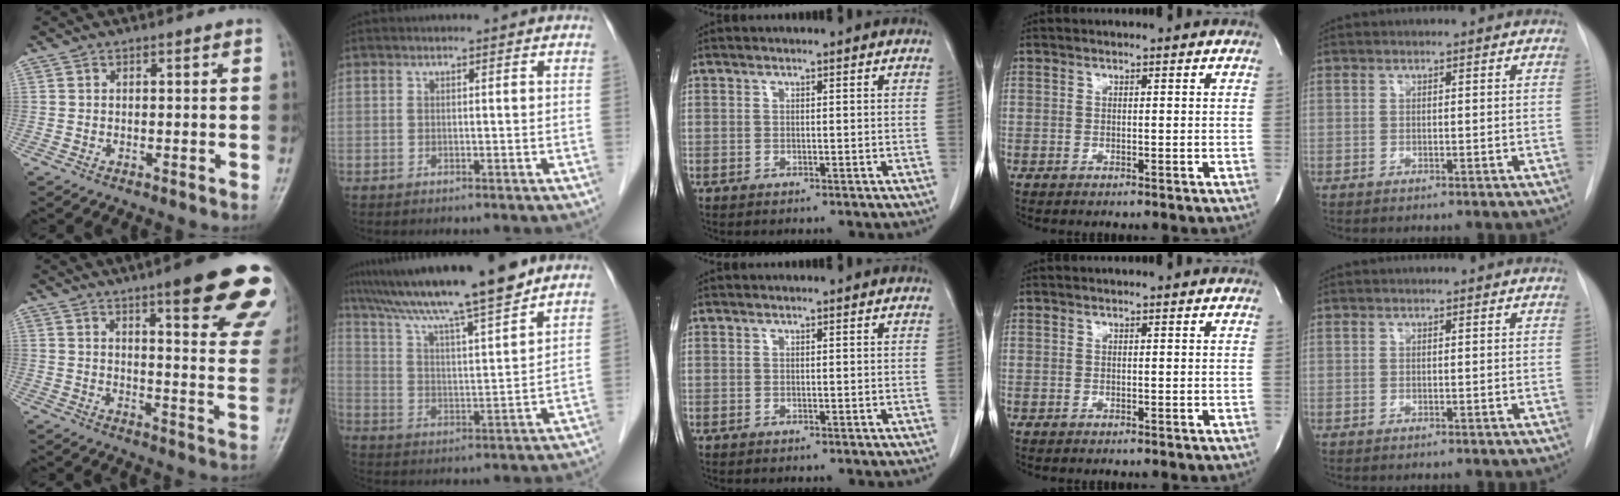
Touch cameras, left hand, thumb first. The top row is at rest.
{"thumb": {"total": 22.4, "force": [13.8, 4.1, 17.1], "torque": [-0.191, -0.051, 0.169]}, "index": {"total": 16.3, "force": [13.7, -0.2, 8.9], "torque": [-0.151, 0.010, 0.225]}}